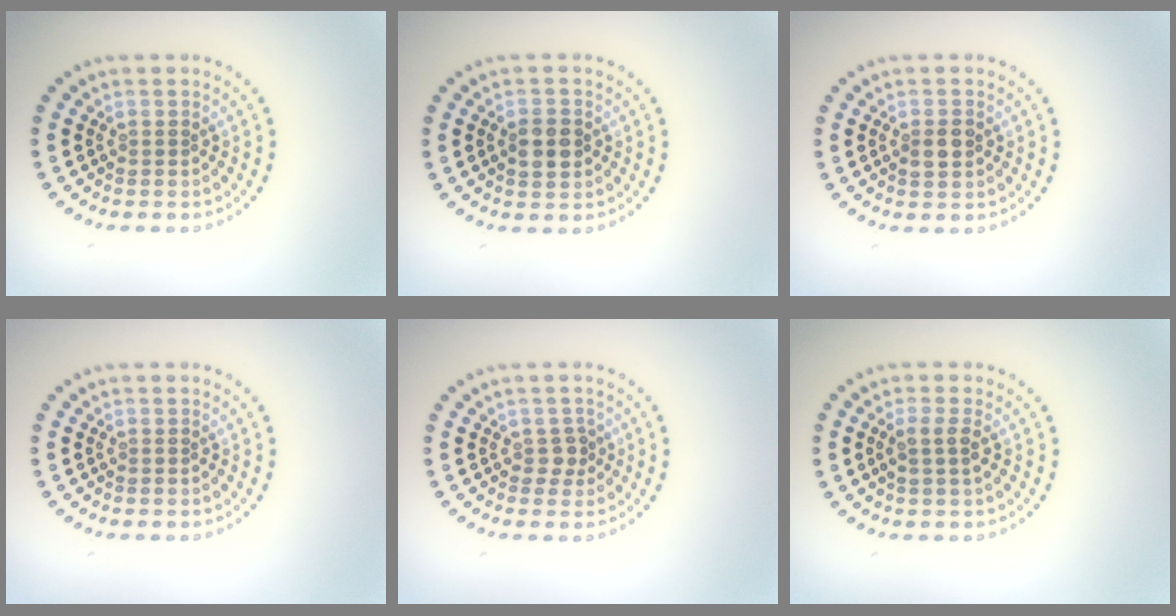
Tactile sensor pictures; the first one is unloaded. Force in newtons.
{"total": 3.0, "press": 3.0, "slide": 0.2}
{"total": 1.7, "press": 1.7, "slide": 0.2}
{"total": 0.0}
{"total": 1.3, "press": 1.1, "slide": 0.7}
{"total": 1.7, "press": 1.5, "slide": 0.8}